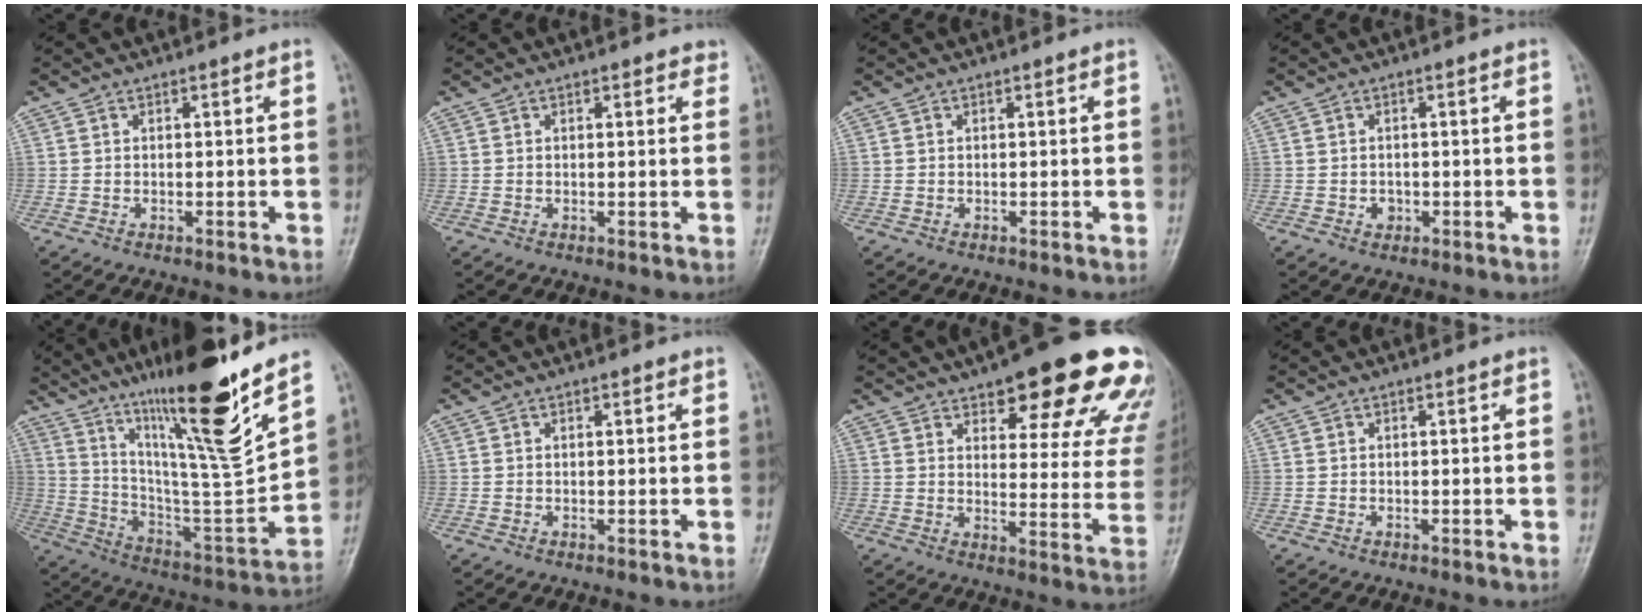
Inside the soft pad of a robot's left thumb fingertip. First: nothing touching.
{"total": 1.7, "force": [1.1, 0.9, 0.9], "torque": [0.003, -0.003, 0.008]}
{"total": 0.0}
{"total": 1.6, "force": [-0.5, 1.4, 0.7], "torque": [-0.002, 0.004, -0.006]}
{"total": 24.5, "force": [16.4, 2.3, 18.1], "torque": [-0.266, -0.085, 0.286]}
{"total": 0.7, "force": [0.4, 0.3, 0.5], "torque": [-0.006, -0.001, 0.004]}
{"total": 23.1, "force": [15.1, 7.9, 15.7], "torque": [-0.150, -0.056, 0.181]}
{"total": 0.0}